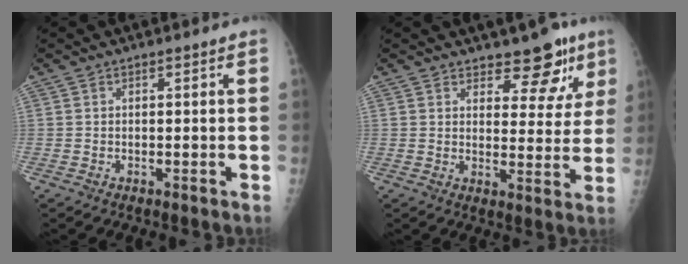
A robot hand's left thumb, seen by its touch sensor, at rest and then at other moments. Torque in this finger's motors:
{"motor_torque": [0.04, 0.22, -0.11, -0.17, 0.00]}